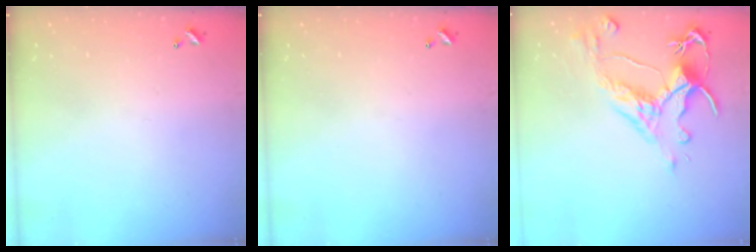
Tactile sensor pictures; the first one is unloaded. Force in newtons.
{"total": 0.0}
{"total": 4.5, "press": 4.2, "slide": 1.5}